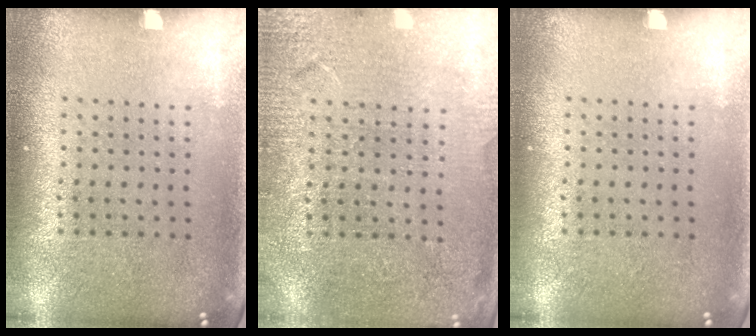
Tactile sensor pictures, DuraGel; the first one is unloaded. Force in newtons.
{"total": 2.9, "press": 2.9, "slide": 0.3}
{"total": 0.0}